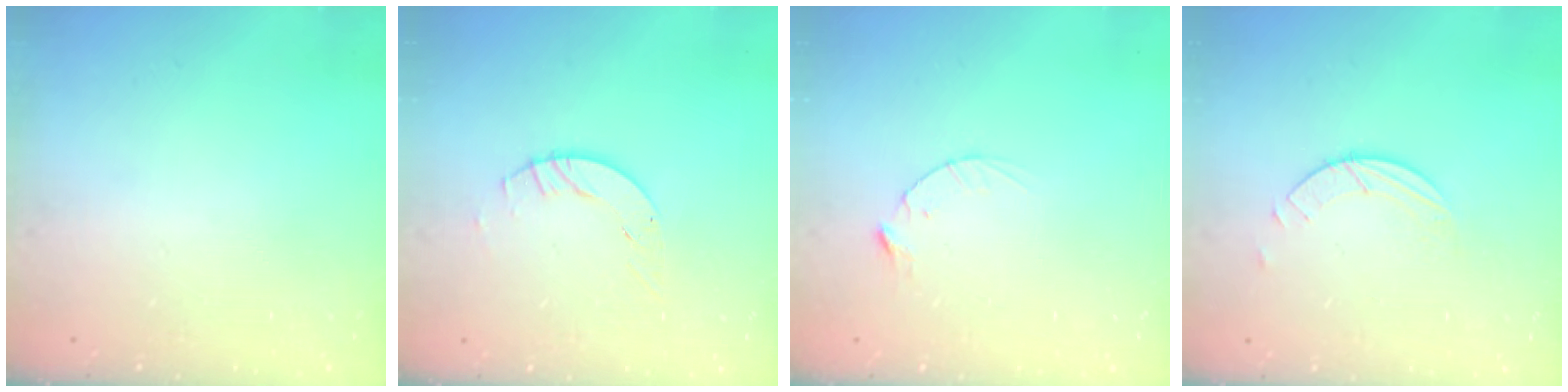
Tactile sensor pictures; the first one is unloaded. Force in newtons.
{"total": 4.0, "press": 4.0, "slide": 0.5}
{"total": 2.8, "press": 2.8, "slide": 0.4}
{"total": 1.5, "press": 1.5, "slide": 0.1}